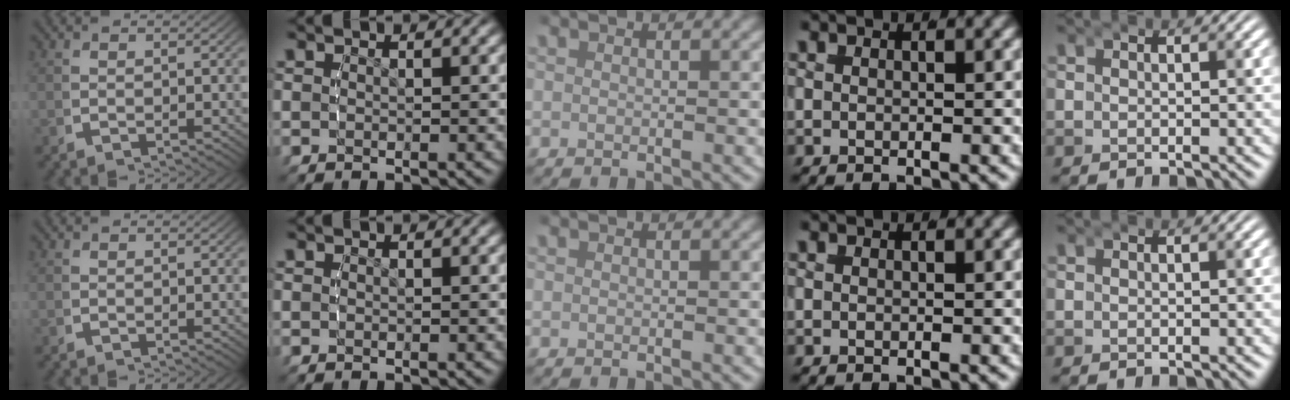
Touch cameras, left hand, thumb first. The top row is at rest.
{}